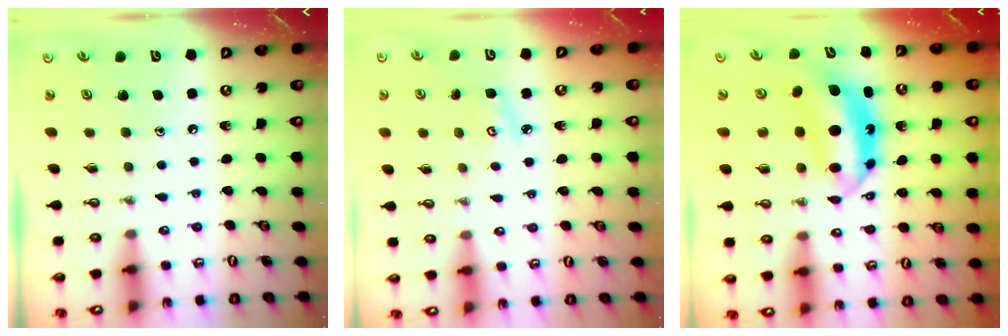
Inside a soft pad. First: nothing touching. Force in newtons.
{"total": 3.9, "press": 3.8, "slide": 0.6}
{"total": 8.1, "press": 8.1, "slide": 0.7}